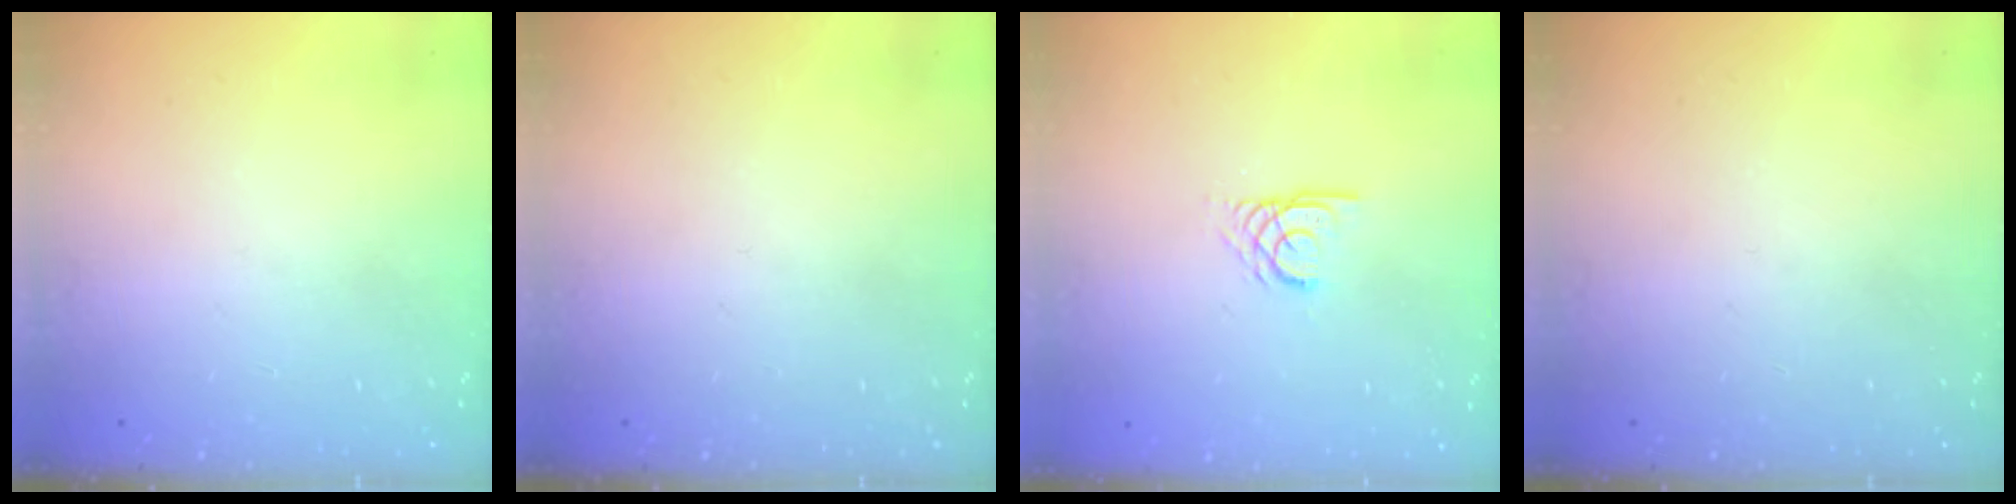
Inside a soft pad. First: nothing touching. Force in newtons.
{"total": 0.0}
{"total": 2.4, "press": 2.4, "slide": 0.2}
{"total": 0.0}